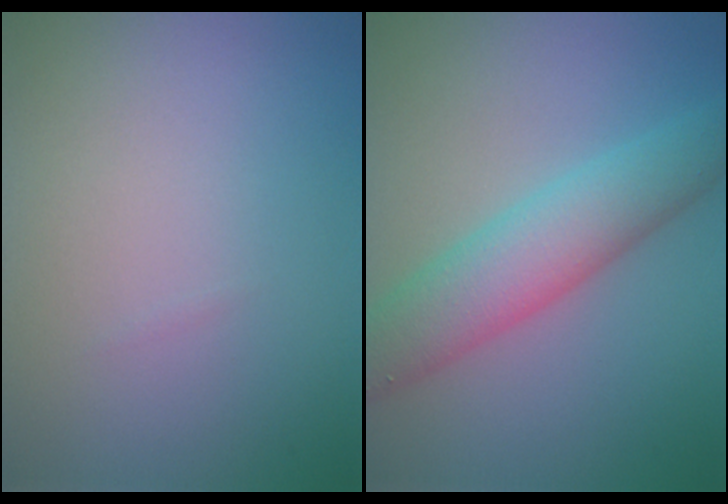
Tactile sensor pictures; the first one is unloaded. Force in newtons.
{"total": 6.0, "press": 6.0, "slide": 0.1}